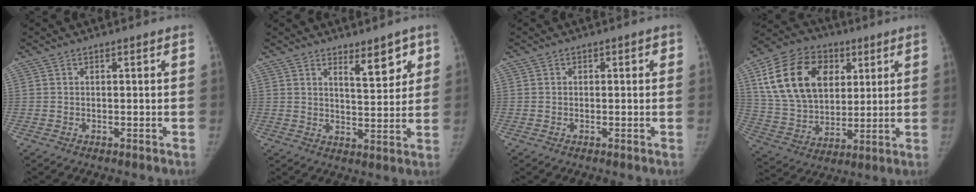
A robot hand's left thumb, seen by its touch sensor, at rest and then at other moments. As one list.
[{"total": 6.7, "force": [4.1, 2.6, 4.6], "torque": [-0.043, -0.033, 0.061]}, {"total": 1.1, "force": [0.2, 0.9, 0.7], "torque": [0.005, 0.004, -0.003]}, {"total": 21.7, "force": [7.4, 15.3, 13.5], "torque": [-0.233, -0.007, 0.137]}]